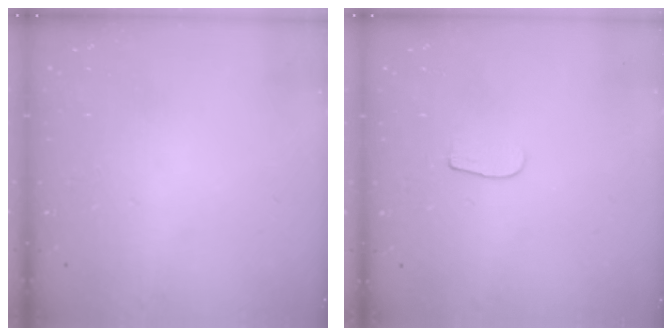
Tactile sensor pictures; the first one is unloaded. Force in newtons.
{"total": 3.8, "press": 3.8, "slide": 0.5}